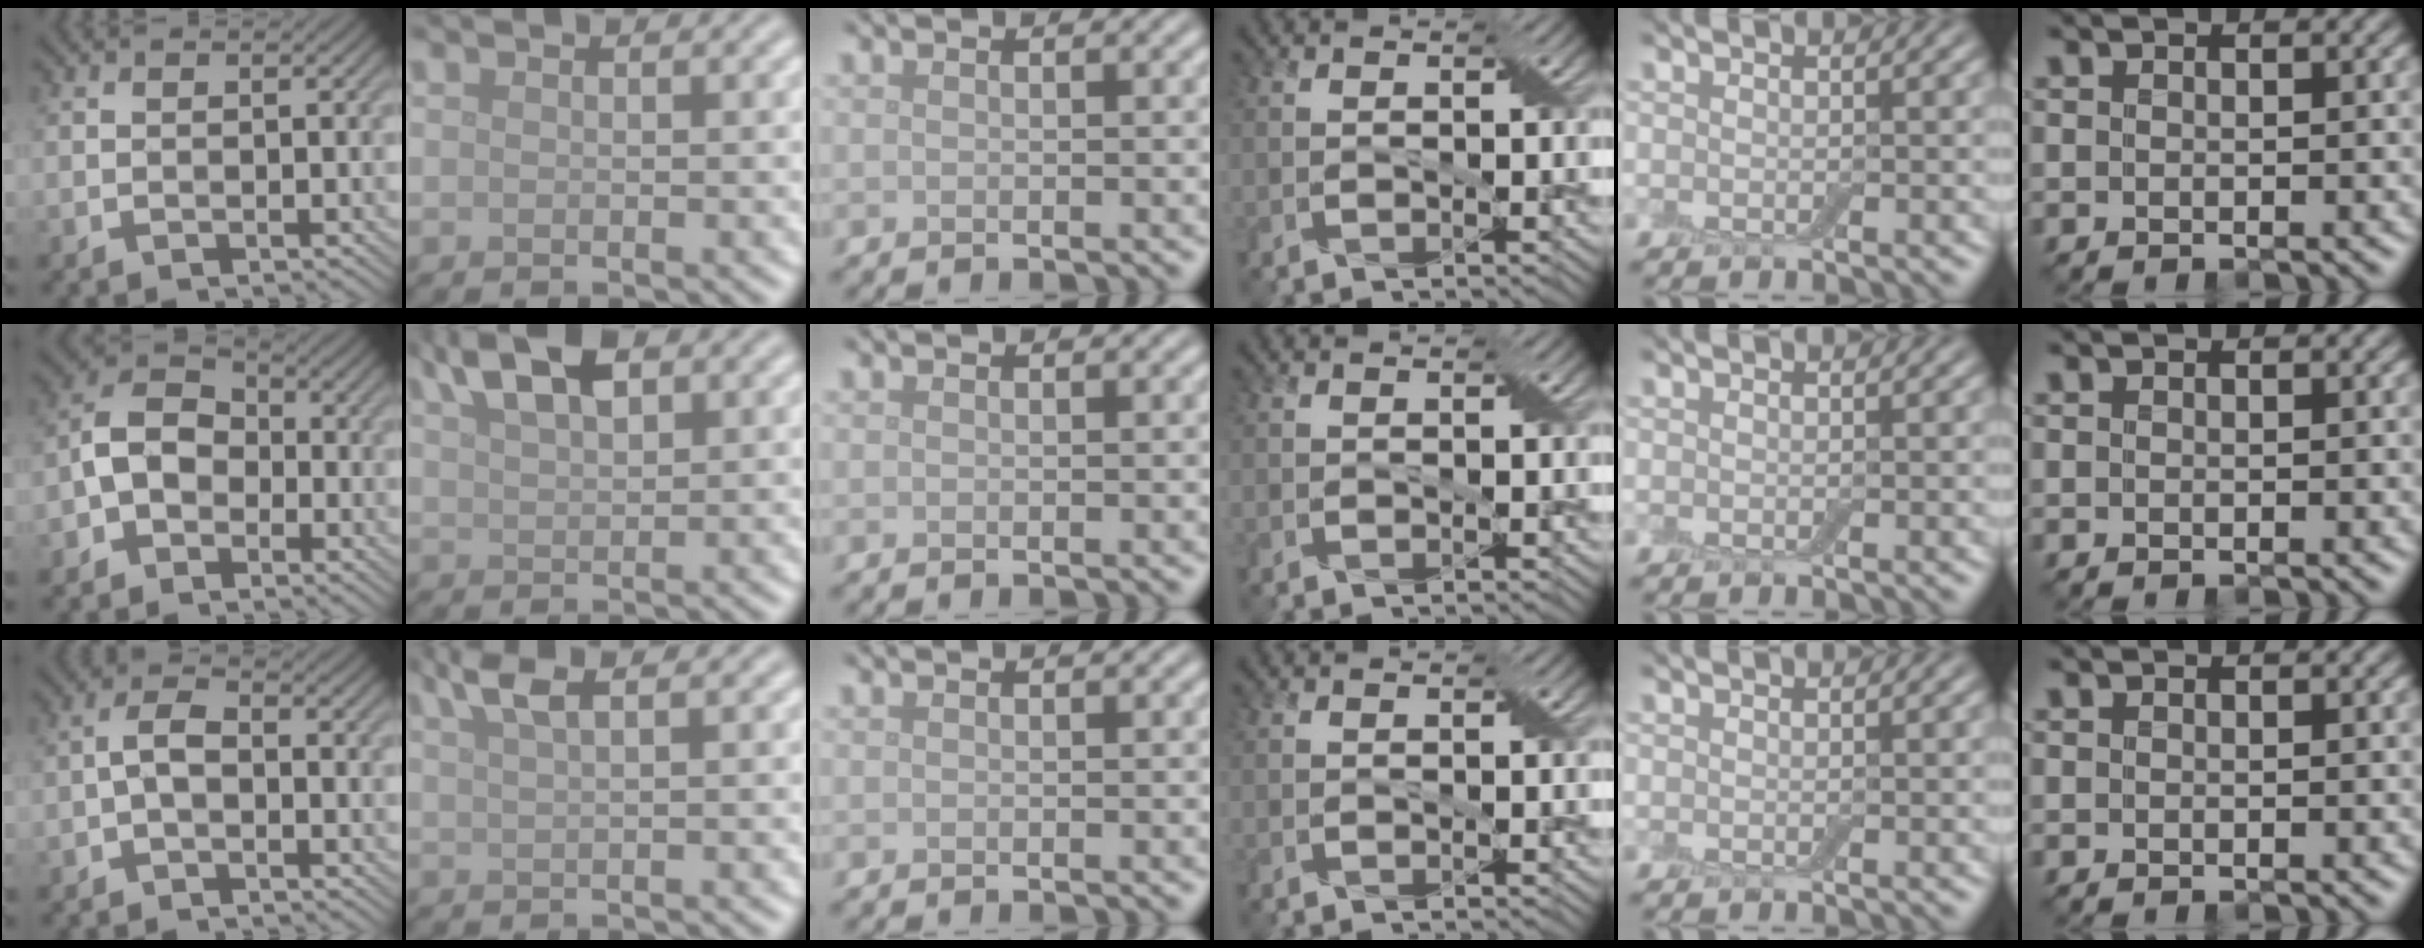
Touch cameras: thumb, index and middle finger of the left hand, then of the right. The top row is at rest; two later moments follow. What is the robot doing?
{"motion": "shake", "object": "box of matches"}